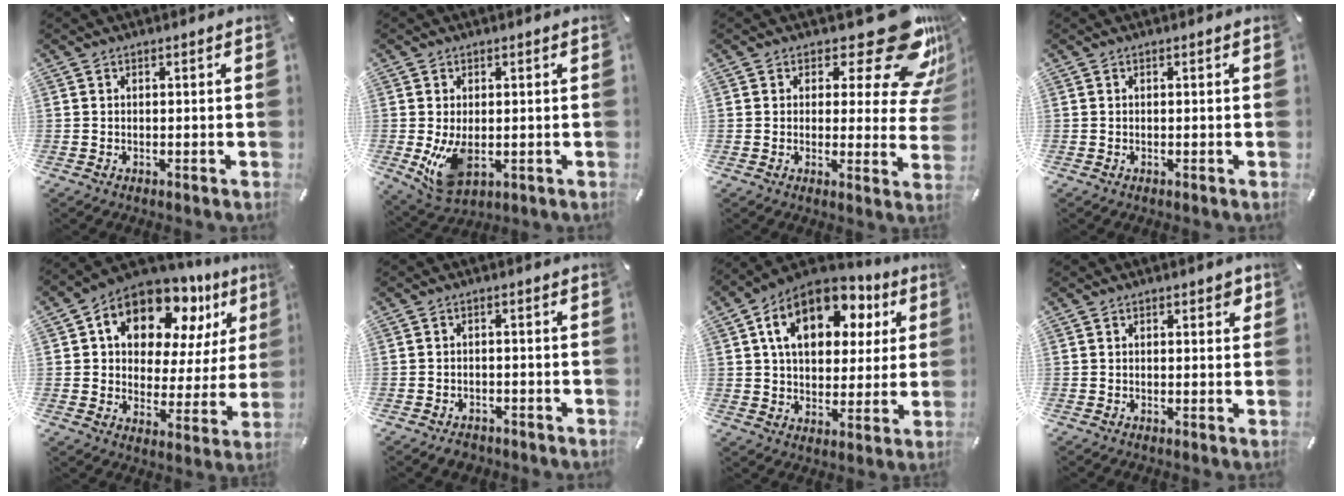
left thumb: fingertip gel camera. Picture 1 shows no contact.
{"total": 8.0, "force": [-0.6, 5.0, 6.2], "torque": [-0.114, -0.013, -0.008]}
{"total": 18.8, "force": [10.3, 7.8, 13.7], "torque": [-0.167, -0.070, 0.167]}
{"total": 0.0}
{"total": 14.5, "force": [9.5, 8.6, 6.7], "torque": [-0.111, -0.073, 0.167]}
{"total": 2.3, "force": [-1.9, 1.2, 0.5], "torque": [-0.008, 0.011, -0.039]}
{"total": 16.4, "force": [7.1, 11.1, 9.8], "torque": [-0.156, -0.016, 0.126]}
{"total": 1.7, "force": [0.8, 1.0, 1.2], "torque": [-0.010, -0.002, 0.010]}